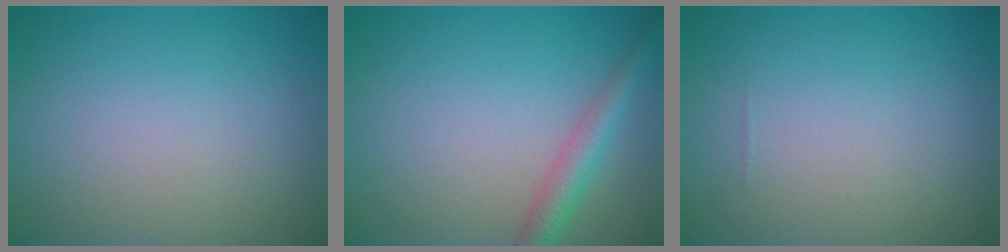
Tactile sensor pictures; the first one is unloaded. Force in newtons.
{"total": 2.9, "press": 2.9, "slide": 0.0}
{"total": 0.0}